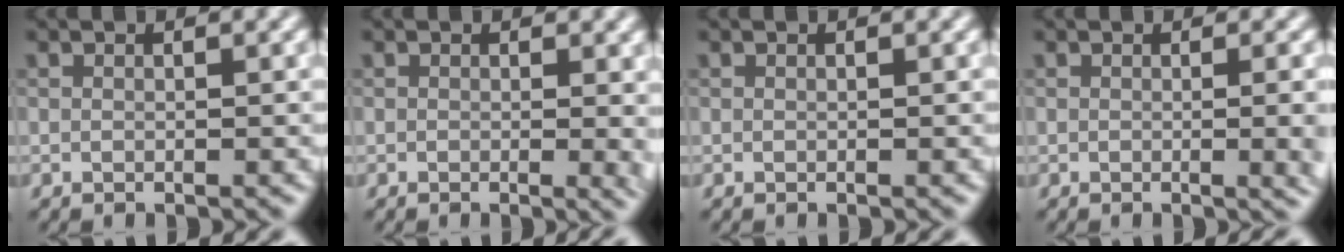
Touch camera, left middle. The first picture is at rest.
{"total": 2.2, "force": [0.1, 0.7, 2.1], "torque": [-0.020, -0.006, 0.002]}
{"total": 0.0}
{"total": 4.1, "force": [-0.2, 1.6, 3.7], "torque": [-0.029, -0.004, 0.000]}